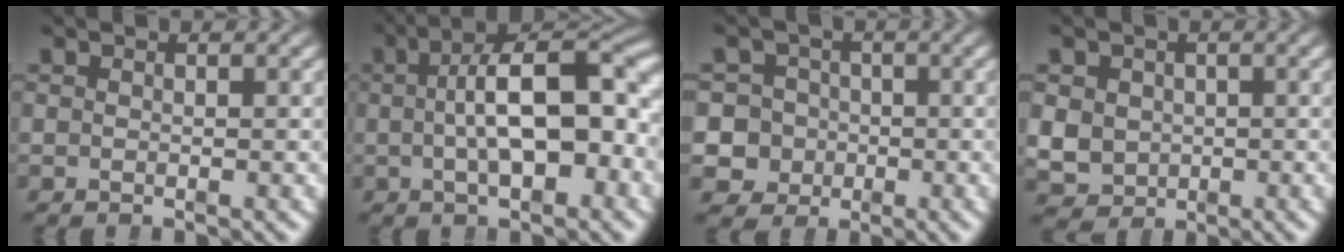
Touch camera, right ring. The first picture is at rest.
{"total": 8.6, "force": [-0.2, 3.0, 8.1], "torque": [-0.113, 0.005, 0.002]}
{"total": 10.6, "force": [-2.6, 9.9, 2.7], "torque": [-0.080, -0.048, -0.041]}
{"total": 6.2, "force": [-1.0, 5.6, 2.4], "torque": [-0.060, -0.029, -0.006]}